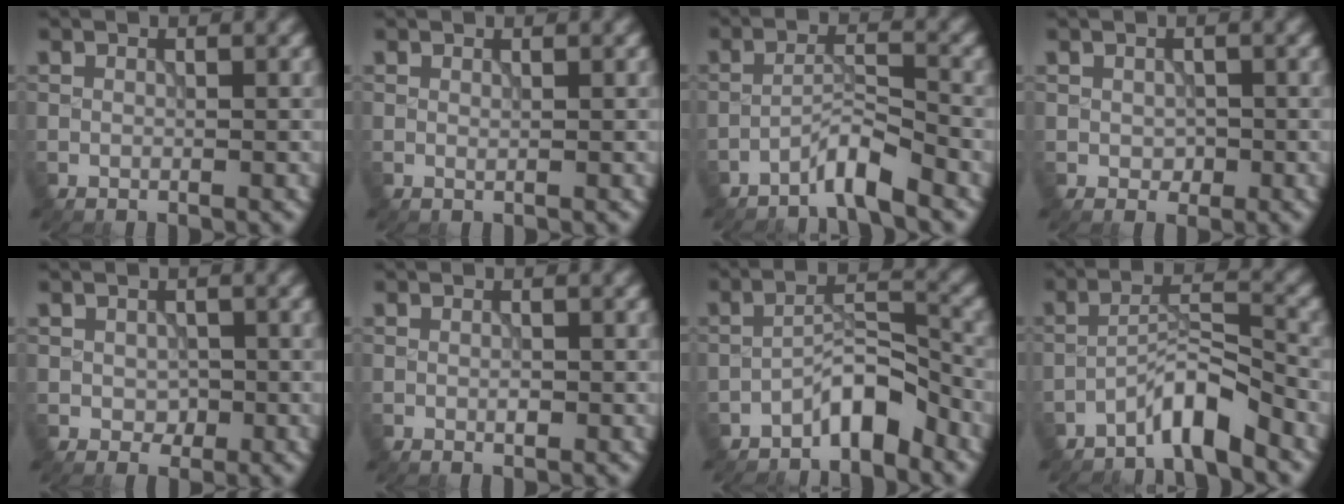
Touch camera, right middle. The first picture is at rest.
{"total": 0.0}
{"total": 3.1, "force": [-2.6, 0.1, 1.6], "torque": [-0.027, 0.011, -0.056]}
{"total": 1.0, "force": [-0.1, 0.9, 0.6], "torque": [-0.012, -0.004, -0.002]}
{"total": 1.3, "force": [-0.1, 1.1, 0.8], "torque": [-0.016, -0.005, -0.002]}
{"total": 0.7, "force": [-0.2, 0.3, 0.6], "torque": [-0.013, 0.000, -0.004]}
{"total": 4.2, "force": [-3.1, 1.1, 2.6], "torque": [-0.036, 0.023, -0.059]}
{"total": 4.2, "force": [-3.4, 0.5, 2.5], "torque": [-0.045, 0.016, -0.069]}